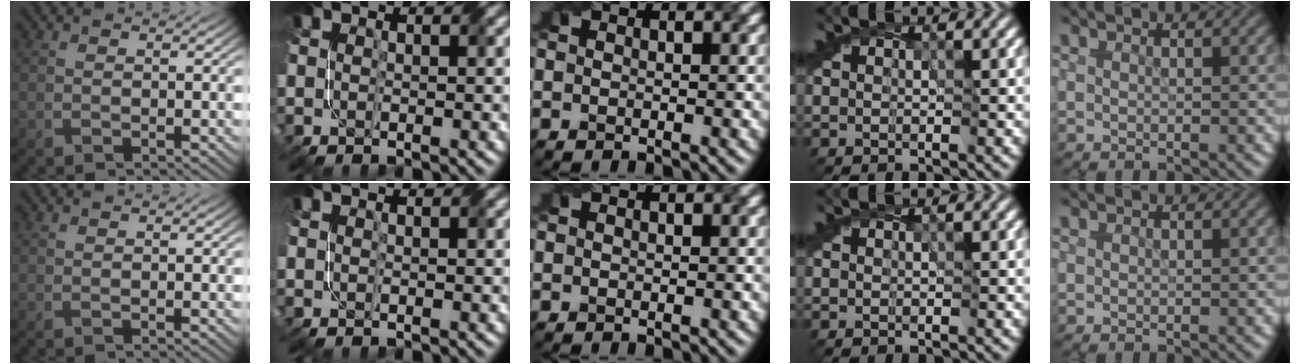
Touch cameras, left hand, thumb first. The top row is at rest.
{}